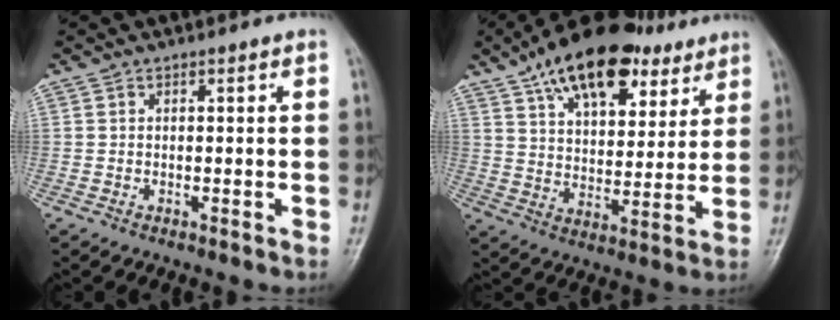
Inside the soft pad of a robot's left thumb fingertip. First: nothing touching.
{"total": 20.6, "force": [12.4, 10.5, 12.7], "torque": [-0.174, -0.024, 0.203]}